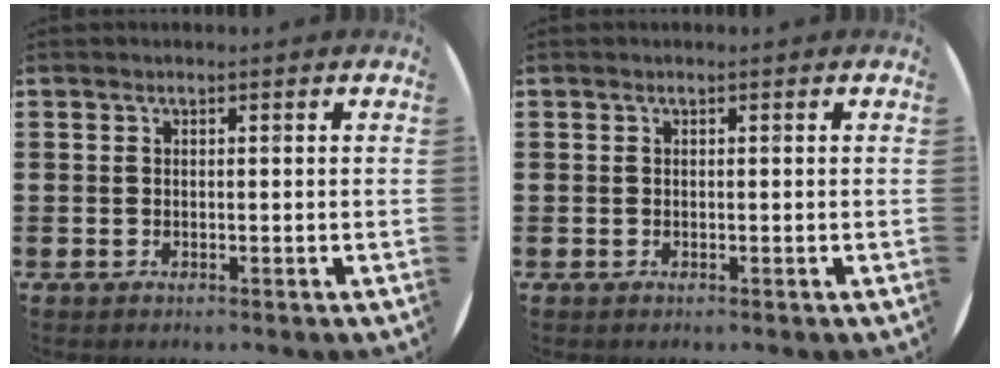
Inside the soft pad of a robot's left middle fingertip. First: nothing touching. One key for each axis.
{"total": 0.0}